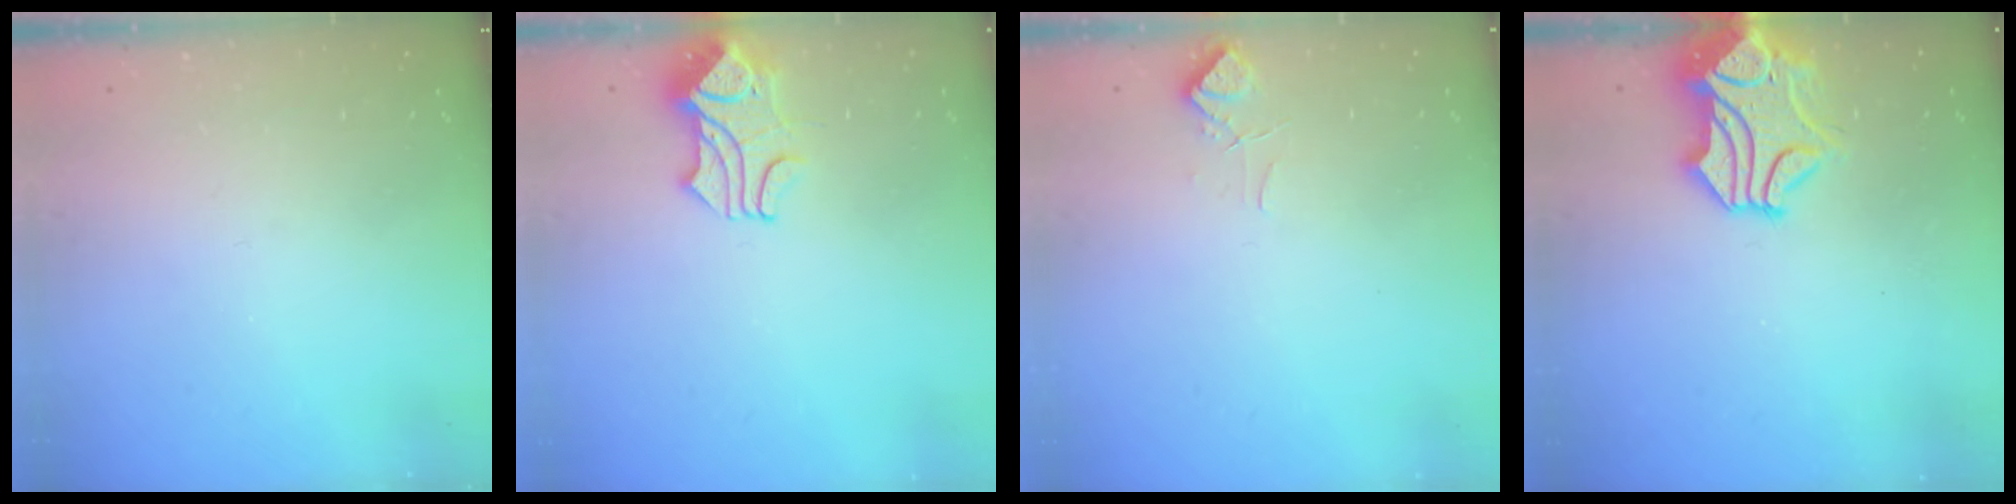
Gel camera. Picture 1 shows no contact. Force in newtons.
{"total": 1.6, "press": 1.3, "slide": 1.0}
{"total": 1.0, "press": 0.6, "slide": 0.8}
{"total": 2.3, "press": 1.9, "slide": 1.3}